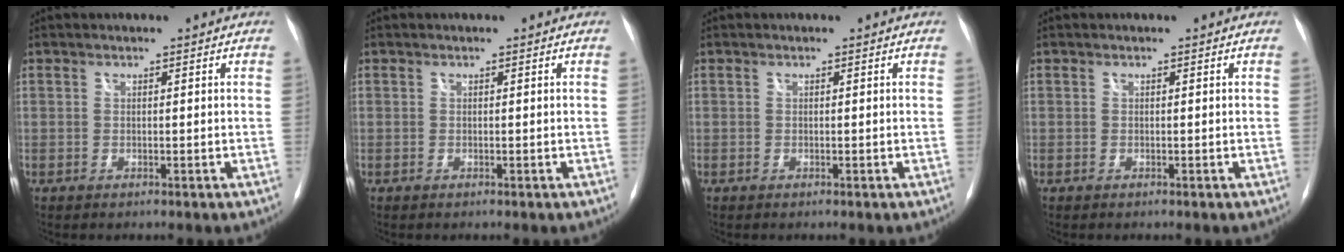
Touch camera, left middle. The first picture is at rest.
{"total": 0.0}
{"total": 0.0}
{"total": 0.0}